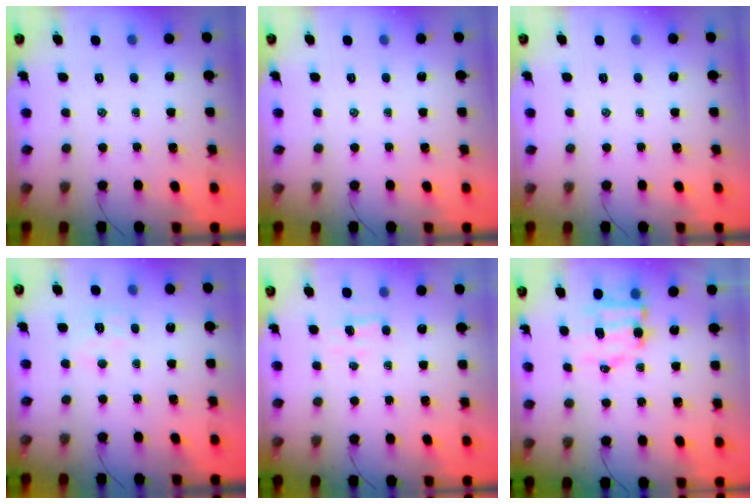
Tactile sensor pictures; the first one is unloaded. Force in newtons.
{"total": 0.0}
{"total": 0.0}
{"total": 5.6, "press": 5.6, "slide": 0.6}
{"total": 2.1, "press": 2.0, "slide": 0.7}
{"total": 7.4, "press": 7.3, "slide": 1.0}